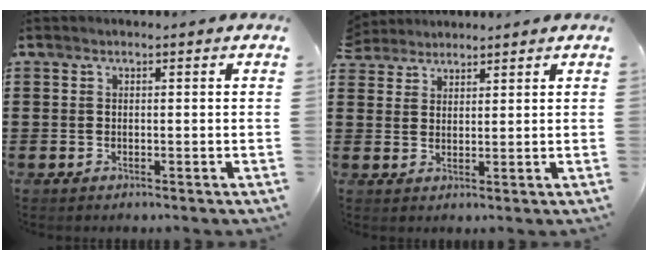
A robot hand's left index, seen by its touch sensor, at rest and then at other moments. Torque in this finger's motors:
{"motor_torque": [0.04, -0.60, 0.07, 0.04]}